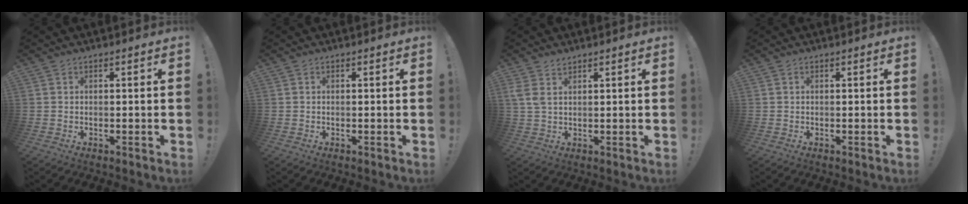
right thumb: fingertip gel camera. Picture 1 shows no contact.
{"total": 0.0}
{"total": 3.2, "force": [1.9, 1.4, 2.1], "torque": [-0.038, -0.009, 0.037]}
{"total": 0.0}